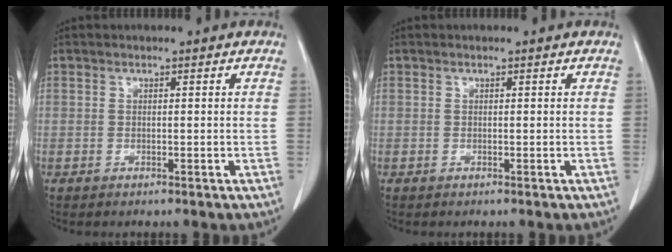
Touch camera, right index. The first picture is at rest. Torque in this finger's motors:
{"motor_torque": [0.00, 0.00, 0.00, 0.00]}